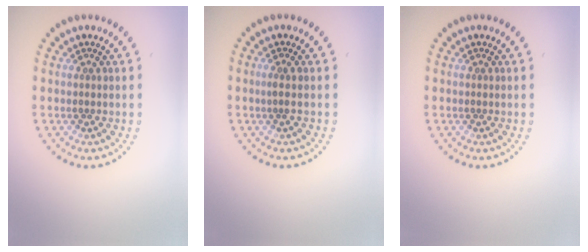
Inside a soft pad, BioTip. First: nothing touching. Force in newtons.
{"total": 0.5, "press": 0.3, "slide": 0.4}
{"total": 0.0}